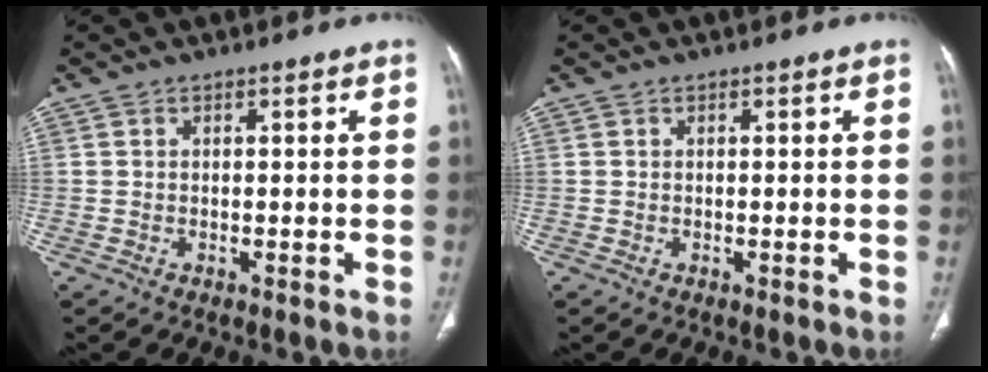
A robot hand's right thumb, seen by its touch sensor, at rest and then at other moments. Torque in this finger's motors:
{"motor_torque": [0.10, 0.10, 0.00, 0.00, 0.00]}